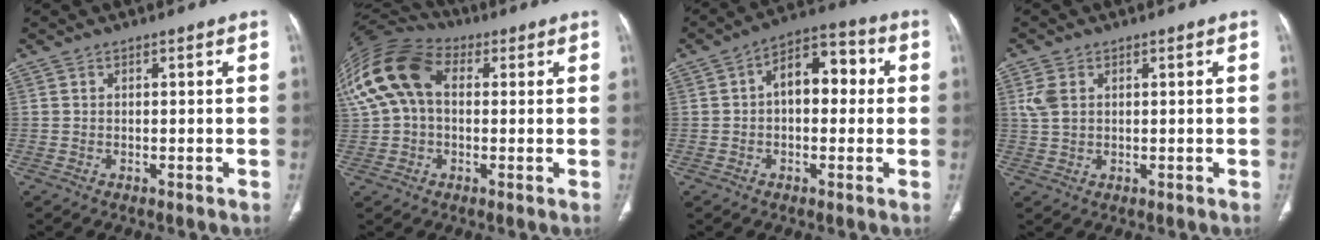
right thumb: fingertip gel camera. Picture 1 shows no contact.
{"total": 18.7, "force": [3.8, 12.8, 13.1], "torque": [-0.294, 0.048, 0.062]}
{"total": 10.3, "force": [1.0, 6.2, 8.2], "torque": [-0.097, 0.035, 0.006]}
{"total": 3.8, "force": [1.2, 2.5, 2.6], "torque": [-0.066, 0.004, 0.030]}